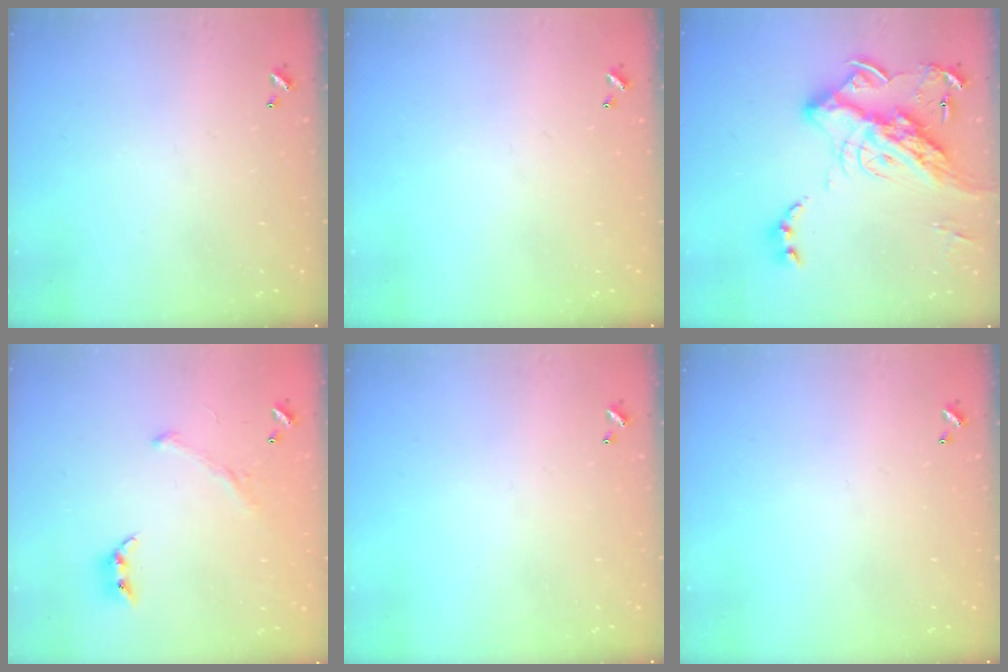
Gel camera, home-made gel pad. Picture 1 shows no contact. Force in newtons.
{"total": 0.0}
{"total": 27.0, "press": 26.9, "slide": 2.5}
{"total": 2.2, "press": 2.0, "slide": 1.1}
{"total": 0.0}
{"total": 0.0}